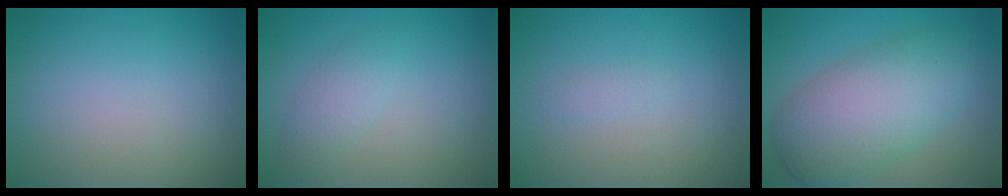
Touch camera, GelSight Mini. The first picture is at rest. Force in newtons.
{"total": 1.8, "press": 1.8, "slide": 0.1}
{"total": 0.6, "press": 0.6, "slide": 0.0}
{"total": 8.2, "press": 8.2, "slide": 0.3}